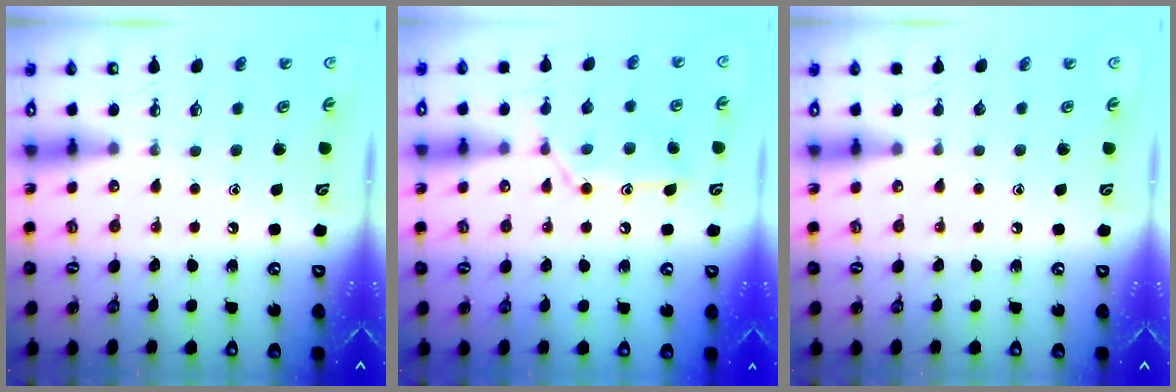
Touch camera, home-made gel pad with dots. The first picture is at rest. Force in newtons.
{"total": 13.7, "press": 13.7, "slide": 1.1}
{"total": 0.0}